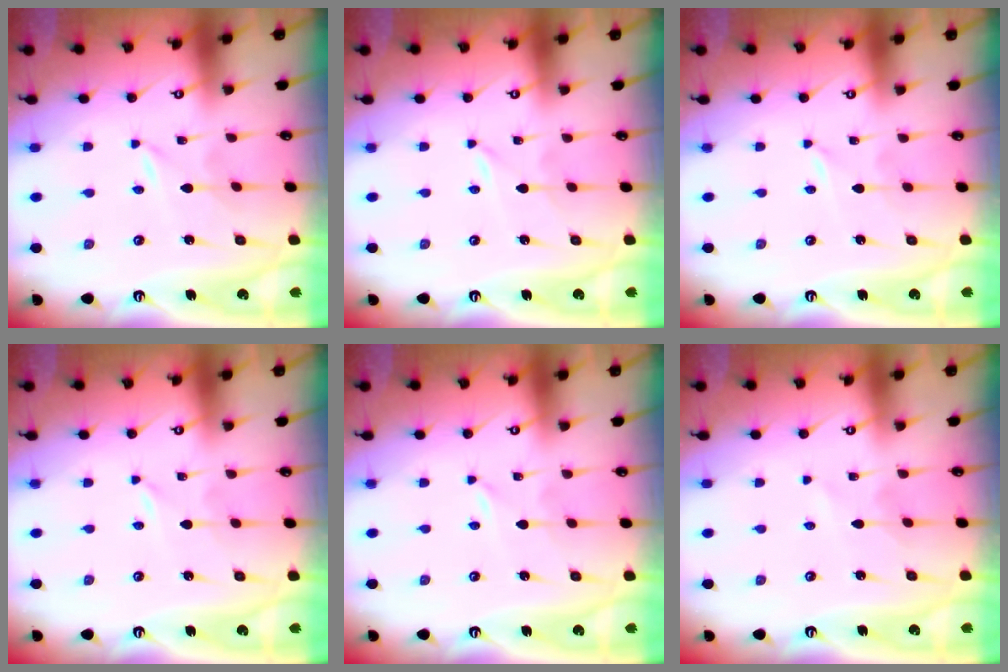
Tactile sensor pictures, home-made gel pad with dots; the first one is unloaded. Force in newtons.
{"total": 0.0}
{"total": 0.0}
{"total": 0.0}
{"total": 0.0}
{"total": 1.4, "press": 1.4, "slide": 0.1}